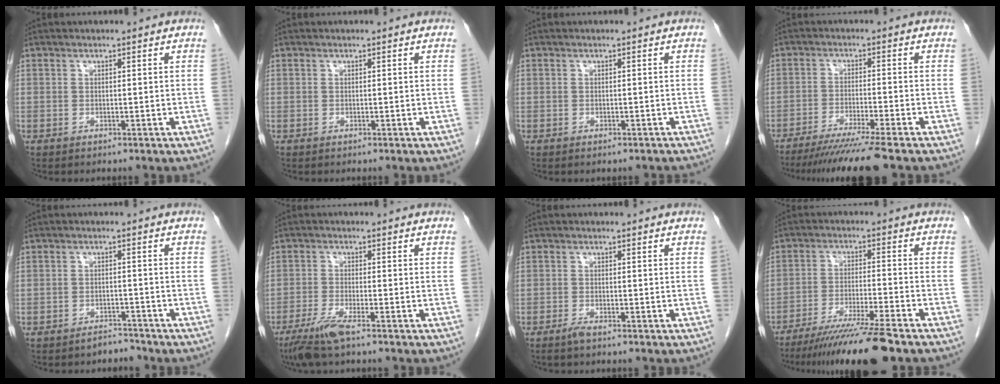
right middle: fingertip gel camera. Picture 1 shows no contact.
{"total": 0.0}
{"total": 1.9, "force": [-1.8, 0.5, 0.6], "torque": [-0.005, -0.004, -0.023]}
{"total": 10.9, "force": [-9.0, -1.9, 5.7], "torque": [-0.062, -0.038, -0.142]}
{"total": 2.0, "force": [-1.9, 0.6, -0.3], "torque": [0.009, 0.001, -0.028]}
{"total": 5.0, "force": [-3.4, 0.2, 3.6], "torque": [-0.080, -0.015, -0.069]}
{"total": 1.2, "force": [-1.0, 0.0, 0.7], "torque": [-0.020, -0.003, -0.020]}
{"total": 11.7, "force": [-9.3, -1.3, 6.9], "torque": [-0.099, -0.038, -0.154]}